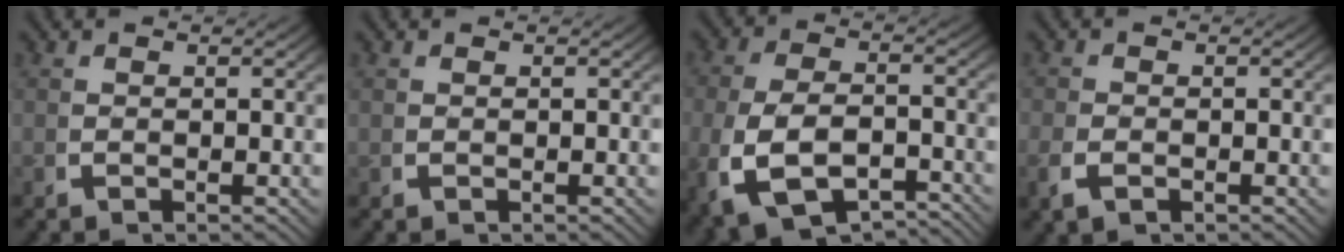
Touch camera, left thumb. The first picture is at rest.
{"total": 0.0}
{"total": 9.1, "force": [-3.6, 5.6, 6.2], "torque": [-0.150, -0.044, -0.031]}
{"total": 1.4, "force": [-0.7, 1.0, 0.8], "torque": [-0.022, -0.007, -0.011]}